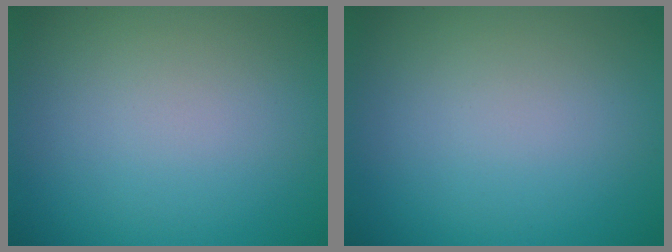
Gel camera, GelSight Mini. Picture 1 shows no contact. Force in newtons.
{"total": 0.0}